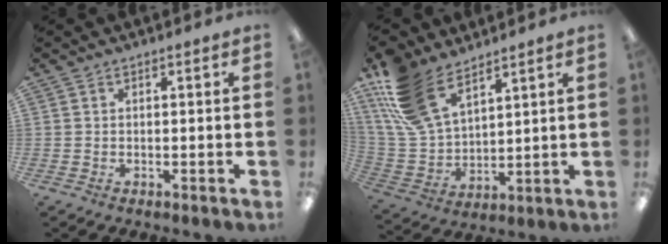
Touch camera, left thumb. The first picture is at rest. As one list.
[{"total": 17.1, "force": [11.4, 8.8, 9.1], "torque": [-0.219, -0.047, 0.216]}]